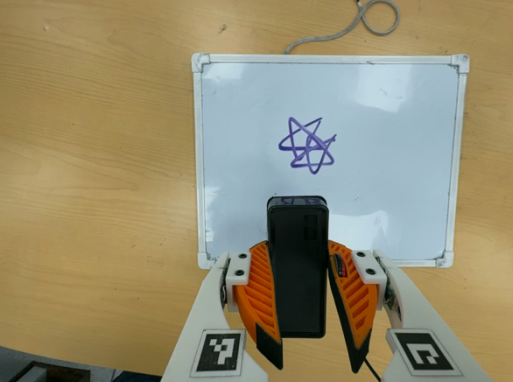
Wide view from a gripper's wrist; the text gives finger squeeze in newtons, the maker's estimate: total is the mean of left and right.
{"total": 10.2, "left": 8.5, "right": 12.0}